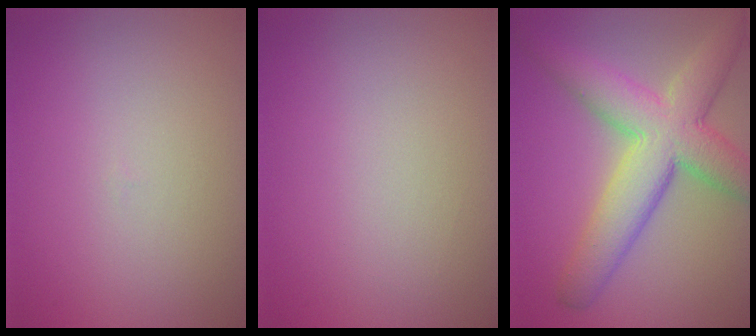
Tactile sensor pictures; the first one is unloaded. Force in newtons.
{"total": 0.0}
{"total": 8.9, "press": 8.9, "slide": 0.5}